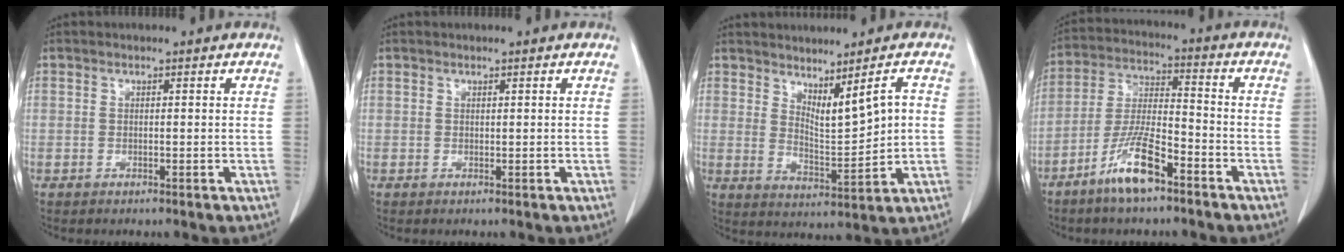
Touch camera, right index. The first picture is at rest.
{"total": 0.0}
{"total": 6.5, "force": [2.0, 1.1, 6.1], "torque": [-0.105, -0.006, 0.049]}
{"total": 10.1, "force": [-6.5, 1.9, 7.5], "torque": [-0.156, -0.010, -0.126]}